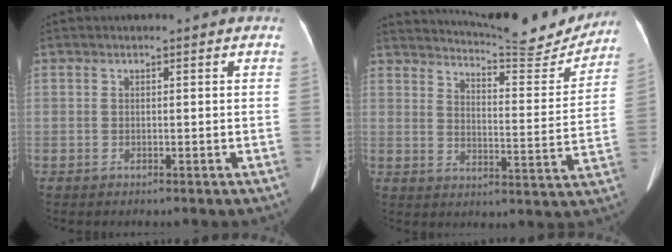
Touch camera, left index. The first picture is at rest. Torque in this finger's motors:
{"motor_torque": [0.56, -0.98, 0.01, 0.05]}